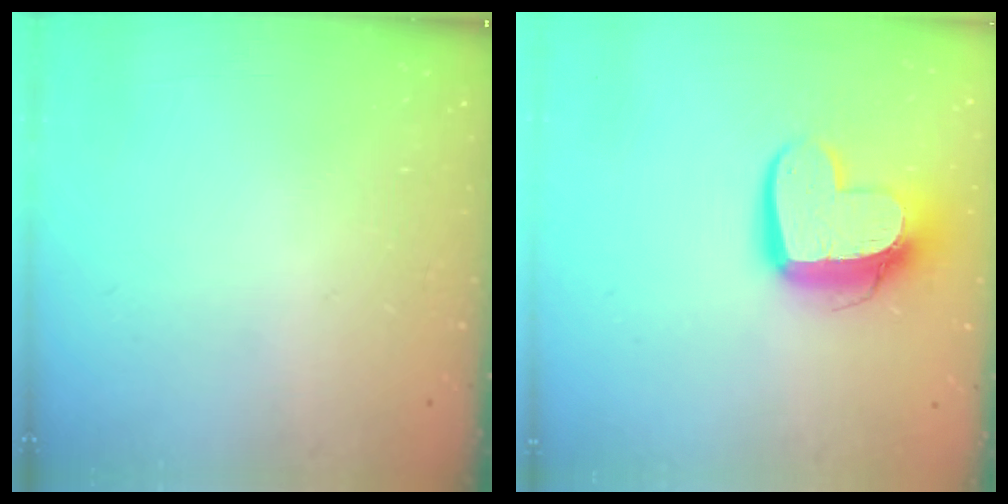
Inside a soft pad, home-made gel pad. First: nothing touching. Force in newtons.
{"total": 14.1, "press": 14.0, "slide": 1.2}